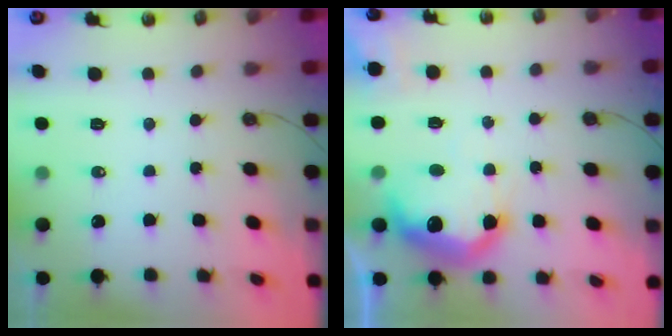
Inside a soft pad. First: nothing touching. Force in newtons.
{"total": 18.8, "press": 18.7, "slide": 1.5}